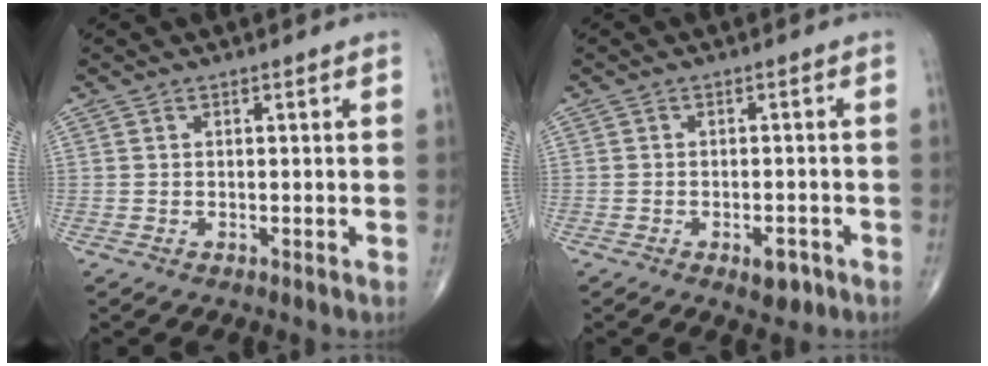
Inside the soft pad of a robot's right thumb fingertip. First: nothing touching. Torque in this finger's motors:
{"motor_torque": [2.26, 0.63, 0.36, -0.22, 0.06]}